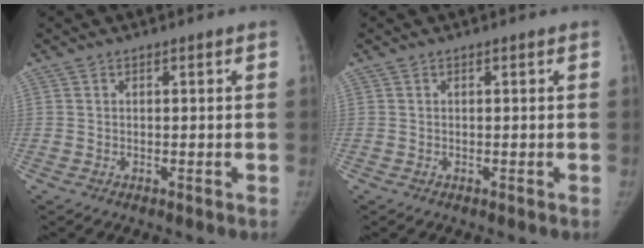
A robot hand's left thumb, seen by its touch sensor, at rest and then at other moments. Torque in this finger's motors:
{"motor_torque": [-0.11, 0.01, 0.10, 0.43, -0.01]}